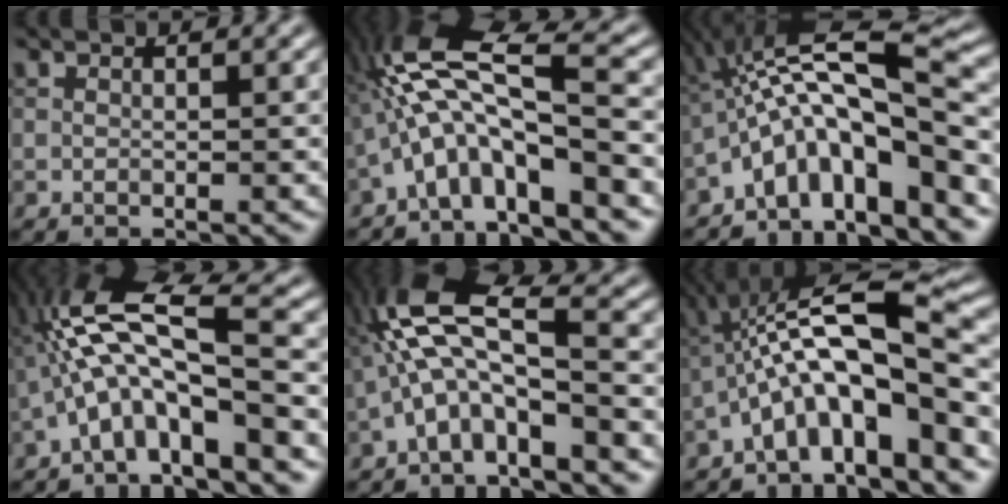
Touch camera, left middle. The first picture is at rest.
{"total": 9.9, "force": [-2.8, 2.5, 9.2], "torque": [-0.172, 0.026, -0.055]}
{"total": 10.5, "force": [-3.9, 2.8, 9.3], "torque": [-0.143, 0.027, -0.072]}
{"total": 9.7, "force": [-2.5, 2.4, 9.1], "torque": [-0.173, 0.026, -0.052]}
{"total": 7.9, "force": [-2.0, 2.4, 7.3], "torque": [-0.144, 0.028, -0.052]}
{"total": 10.6, "force": [-3.0, 2.7, 9.8], "torque": [-0.158, 0.032, -0.057]}